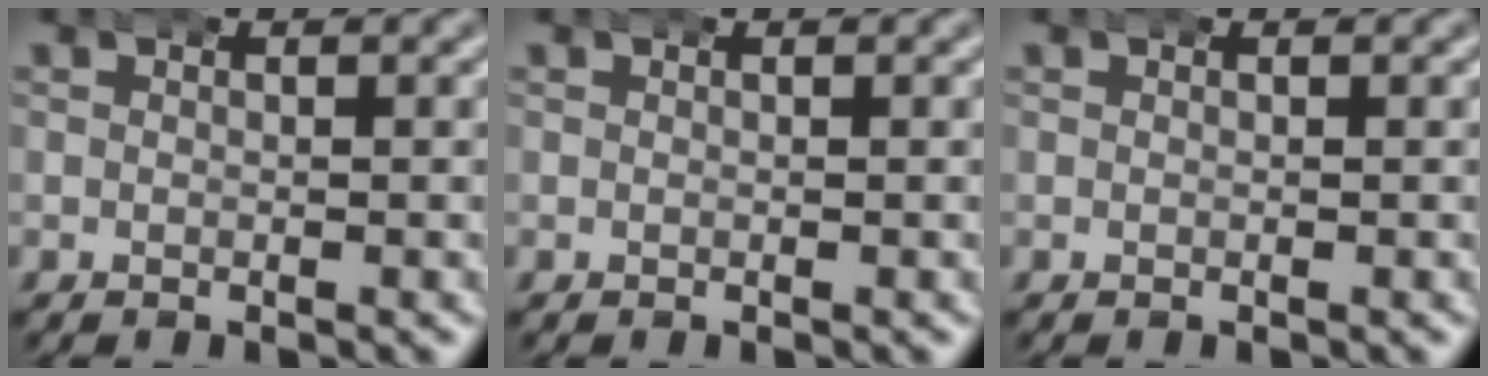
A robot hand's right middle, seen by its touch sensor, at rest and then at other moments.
{"total": 0.0}
{"total": 0.0}